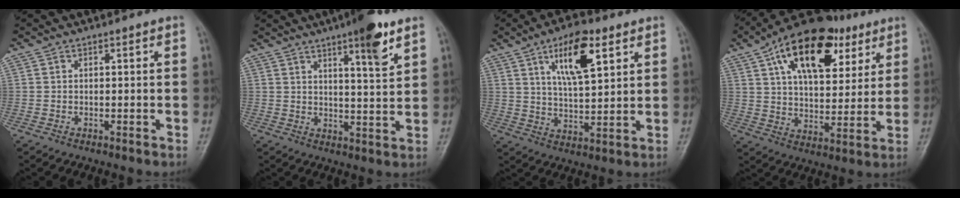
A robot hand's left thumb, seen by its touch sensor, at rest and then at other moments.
{"total": 9.0, "force": [5.5, 1.3, 7.0], "torque": [-0.096, -0.032, 0.079]}
{"total": 12.3, "force": [5.8, 4.5, 9.8], "torque": [-0.151, -0.025, 0.103]}
{"total": 21.5, "force": [10.2, 11.3, 15.1], "torque": [-0.208, -0.011, 0.165]}